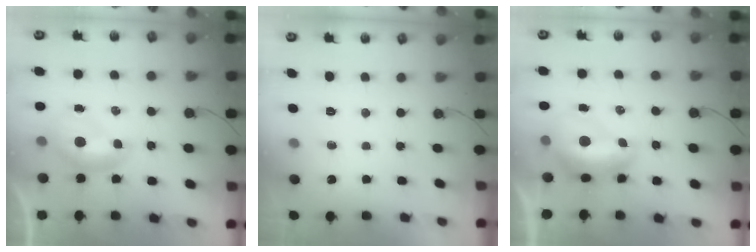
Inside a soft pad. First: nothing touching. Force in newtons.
{"total": 0.0}
{"total": 3.1, "press": 3.0, "slide": 0.7}